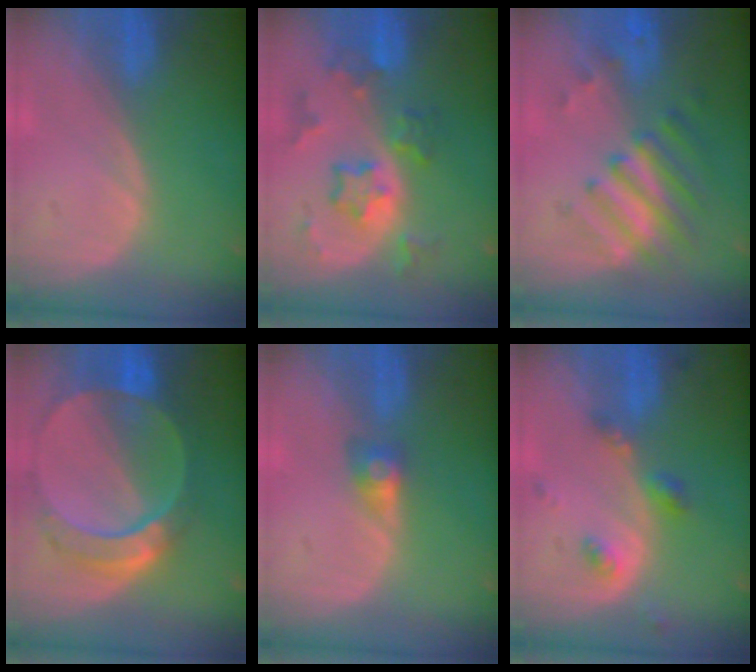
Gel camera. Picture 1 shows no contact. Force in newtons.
{"total": 7.8, "press": 6.8, "slide": 3.9}
{"total": 7.8, "press": 6.9, "slide": 3.6}
{"total": 9.5, "press": 8.3, "slide": 4.6}
{"total": 2.8, "press": 2.4, "slide": 1.5}
{"total": 4.2, "press": 4.1, "slide": 1.1}